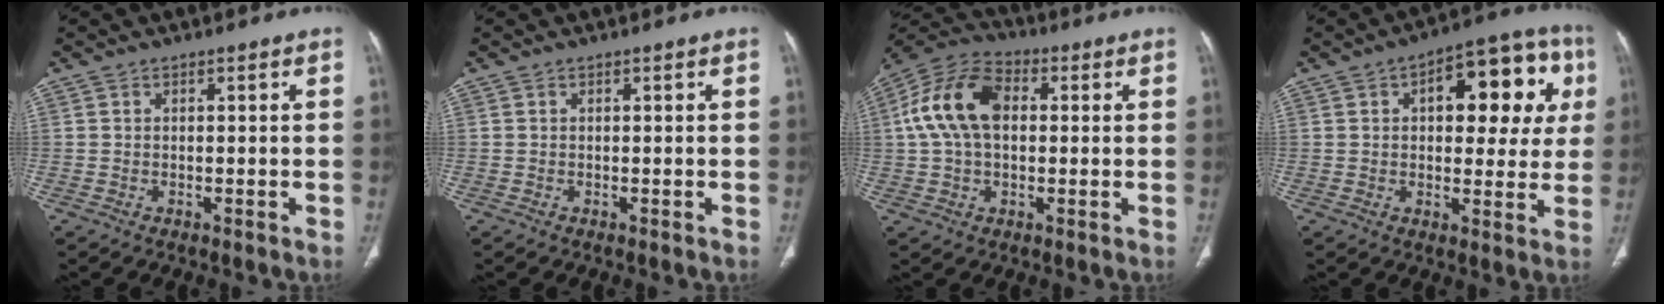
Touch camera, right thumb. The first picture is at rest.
{"total": 0.0}
{"total": 14.4, "force": [2.1, 9.3, 10.8], "torque": [-0.208, 0.030, 0.029]}
{"total": 17.8, "force": [4.9, 8.9, 14.7], "torque": [-0.140, 0.019, 0.055]}